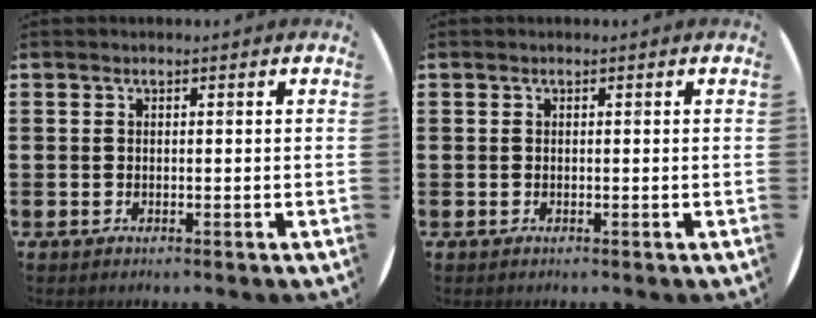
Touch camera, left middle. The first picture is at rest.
{"total": 0.0}